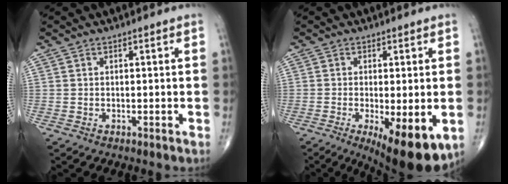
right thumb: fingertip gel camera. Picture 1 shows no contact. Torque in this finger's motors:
{"motor_torque": [0.10, 0.60, 0.36, -0.02, 0.08]}